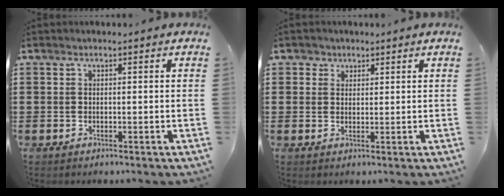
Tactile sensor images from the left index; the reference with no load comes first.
{"total": 2.1, "force": [1.3, 1.6, -0.1], "torque": [0.000, 0.005, 0.023]}